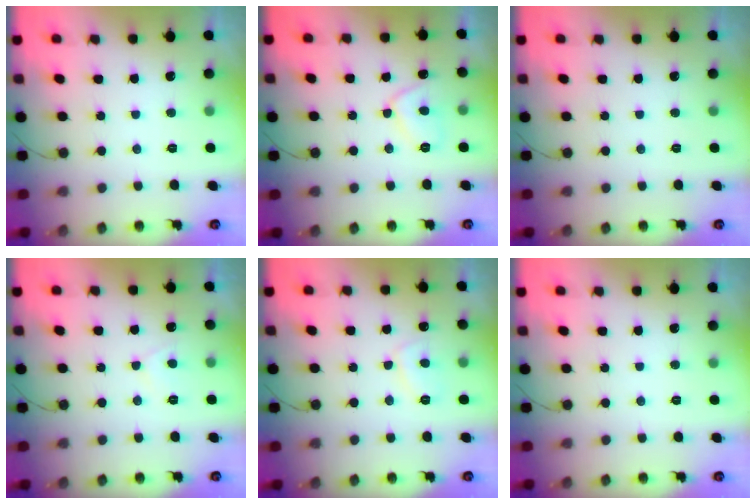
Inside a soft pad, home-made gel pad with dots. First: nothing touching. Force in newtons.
{"total": 7.5, "press": 7.4, "slide": 1.0}
{"total": 0.0}
{"total": 4.7, "press": 4.7, "slide": 0.4}
{"total": 4.2, "press": 4.2, "slide": 0.5}
{"total": 0.0}